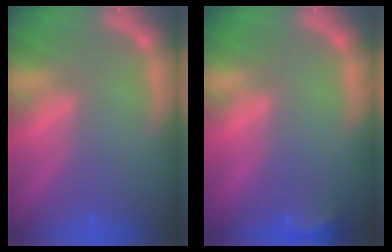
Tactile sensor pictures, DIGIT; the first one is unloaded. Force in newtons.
{"total": 2.4}